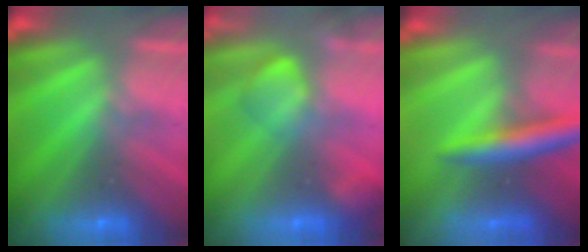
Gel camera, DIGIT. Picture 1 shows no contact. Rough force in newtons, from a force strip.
{"total": 2.4}
{"total": 7.4}